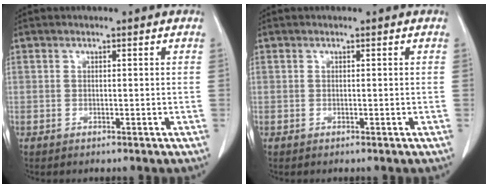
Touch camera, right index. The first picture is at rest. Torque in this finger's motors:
{"motor_torque": [0.00, 0.00, 0.00, 0.00]}